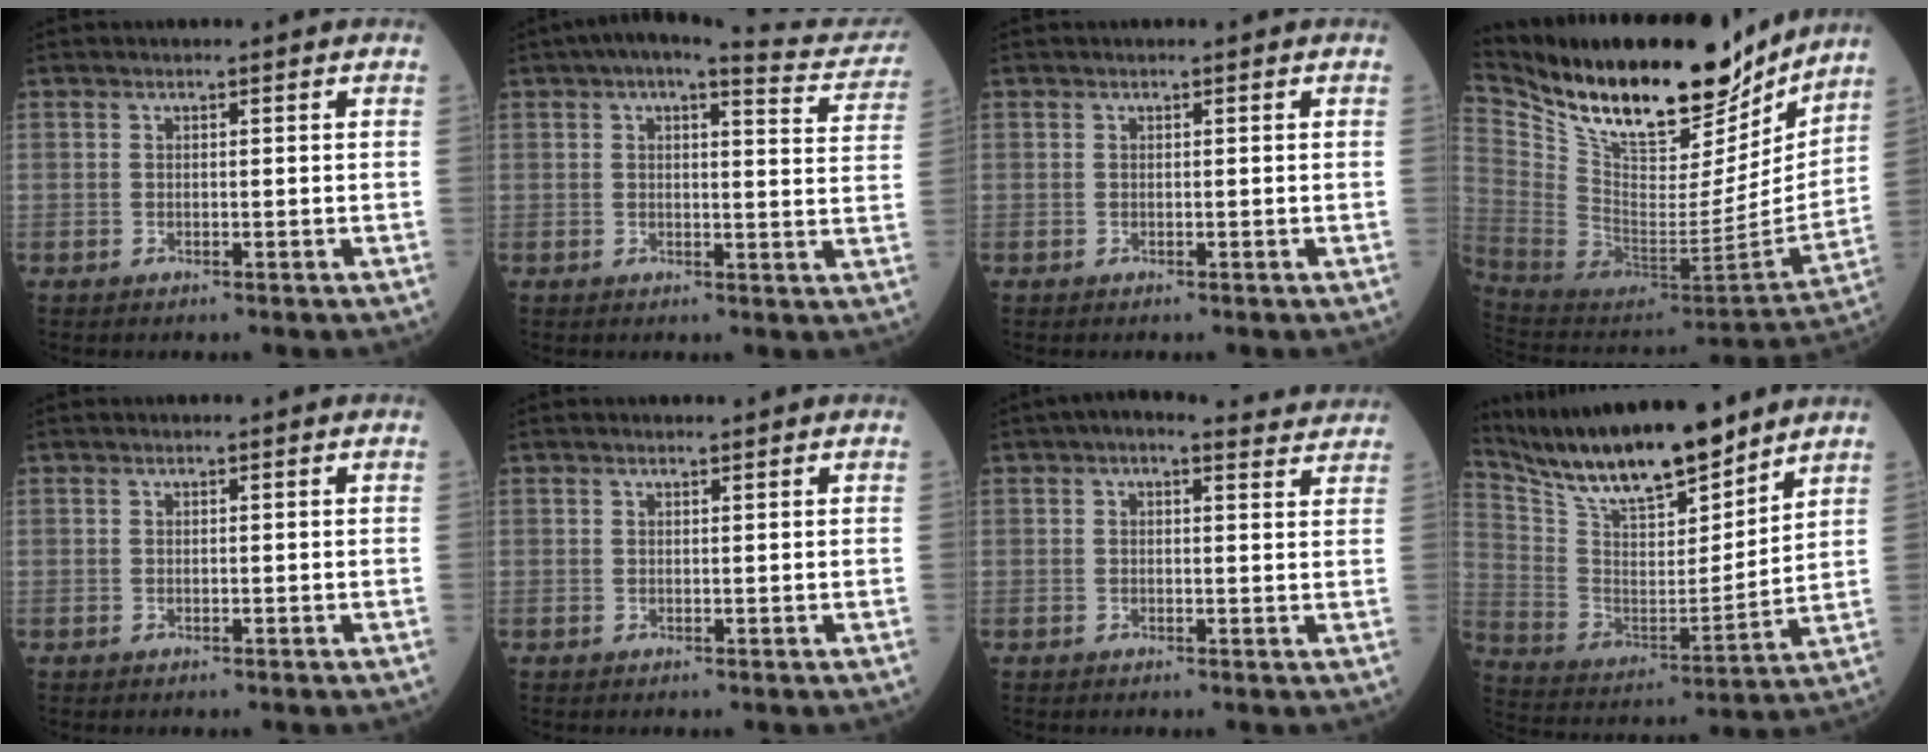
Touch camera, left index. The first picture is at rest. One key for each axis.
{"total": 12.4, "fx": 11.0, "fy": 2.2, "fz": 5.4, "tx": -0.059, "ty": 0.004, "tz": 0.109}
{"total": 0.0}
{"total": 26.6, "fx": 21.2, "fy": 8.6, "fz": 13.7, "tx": -0.250, "ty": -0.016, "tz": 0.341}
{"total": 0.0}
{"total": 0.7, "fx": 0.7, "fy": 0.1, "fz": 0.2, "tx": -0.011, "ty": 0.002, "tz": 0.012}
{"total": 5.8, "fx": 5.1, "fy": 1.6, "fz": 2.3, "tx": -0.028, "ty": 0.019, "tz": 0.050}
{"total": 18.5, "fx": 16.0, "fy": 3.2, "fz": 8.6, "tx": -0.169, "ty": 0.001, "tz": 0.294}